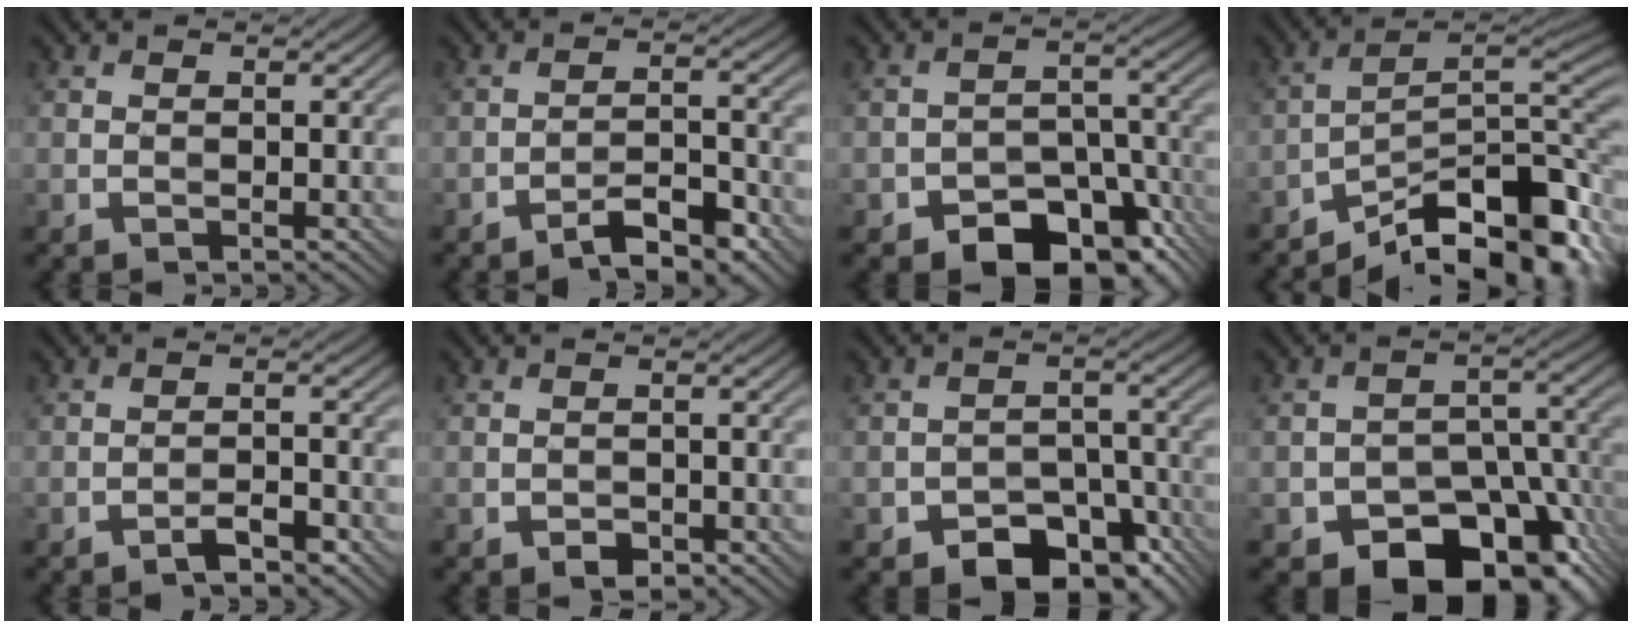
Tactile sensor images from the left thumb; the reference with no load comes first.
{"total": 4.9, "force": [-3.6, 1.2, 3.2], "torque": [-0.050, 0.011, -0.061]}
{"total": 10.5, "force": [-6.7, 5.8, 5.7], "torque": [-0.071, -0.004, -0.113]}
{"total": 14.6, "force": [-9.4, 4.9, 10.1], "torque": [-0.162, -0.003, -0.155]}
{"total": 2.7, "force": [-2.0, 0.6, 1.8], "torque": [-0.029, 0.006, -0.037]}
{"total": 1.5, "force": [-1.0, 0.9, 0.8], "torque": [-0.011, -0.002, -0.018]}
{"total": 9.8, "force": [-6.7, 5.7, 4.5], "torque": [-0.052, -0.006, -0.105]}
{"total": 13.6, "force": [-8.1, 7.8, 7.8], "torque": [-0.101, -0.012, -0.126]}